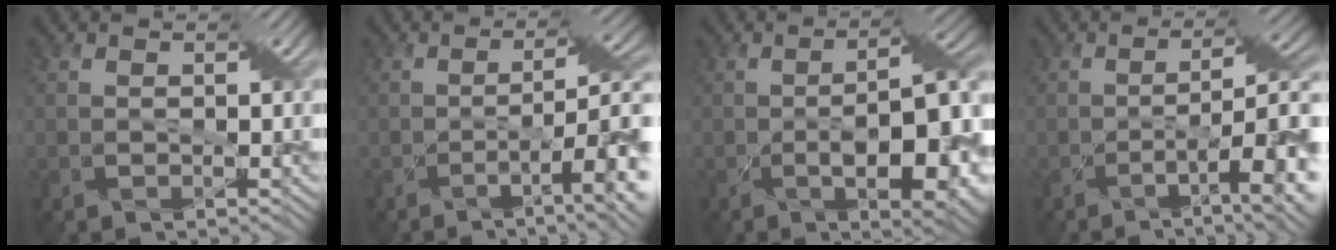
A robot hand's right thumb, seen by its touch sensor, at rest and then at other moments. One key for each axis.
{"total": 9.2, "fx": -2.6, "fy": 2.4, "fz": 8.5, "tx": -0.124, "ty": -0.007, "tz": -0.036}
{"total": 13.3, "fx": -3.1, "fy": 4.5, "fz": 12.1, "tx": -0.174, "ty": -0.011, "tz": -0.036}
{"total": 10.3, "fx": -3.4, "fy": 2.8, "fz": 9.3, "tx": -0.138, "ty": -0.006, "tz": -0.045}